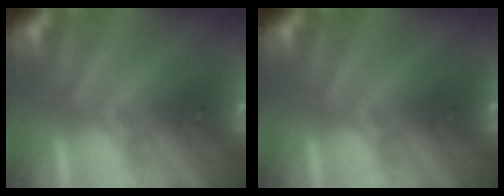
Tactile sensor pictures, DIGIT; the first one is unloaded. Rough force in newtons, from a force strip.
{"total": 0.0}